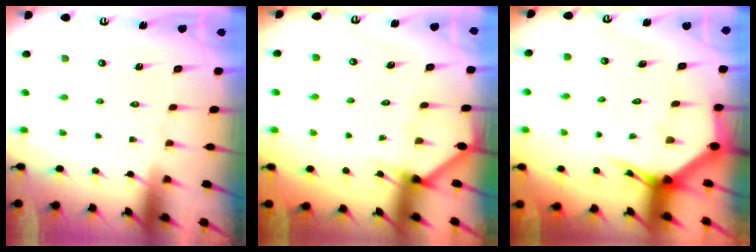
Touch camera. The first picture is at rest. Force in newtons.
{"total": 2.3, "press": 2.3, "slide": 0.1}
{"total": 4.0, "press": 4.0, "slide": 0.2}